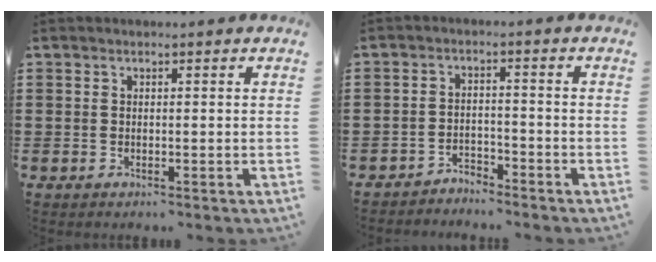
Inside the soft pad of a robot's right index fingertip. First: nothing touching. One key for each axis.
{"total": 2.7, "fx": -2.7, "fy": 0.4, "fz": -0.2, "tx": -0.006, "ty": 0.005, "tz": -0.058}